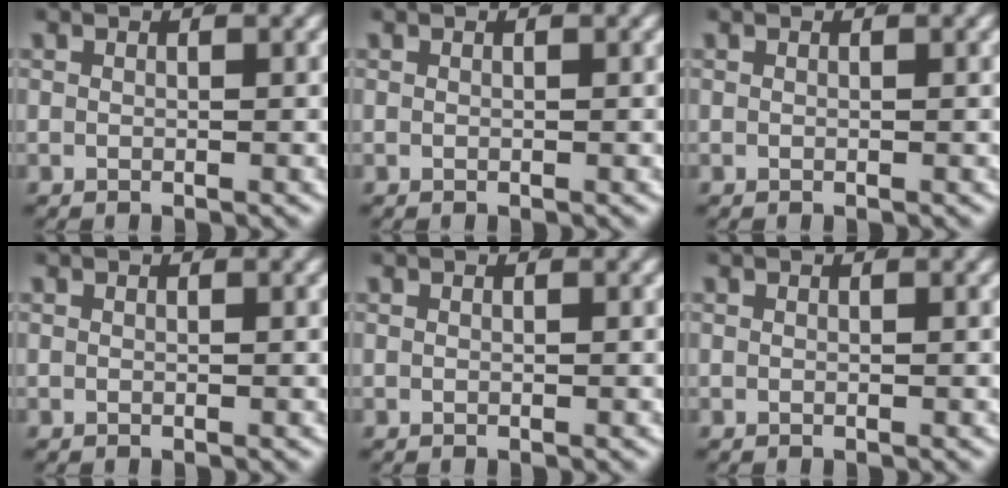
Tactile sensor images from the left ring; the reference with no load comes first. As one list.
[{"total": 0.0}, {"total": 0.0}, {"total": 0.0}, {"total": 0.0}, {"total": 0.0}]